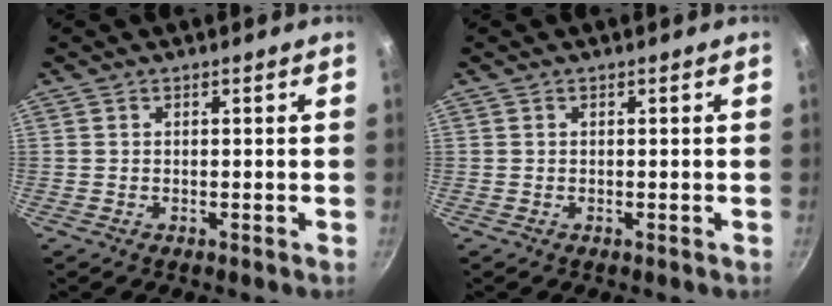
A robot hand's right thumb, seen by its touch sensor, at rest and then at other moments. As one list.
[{"total": 0.0}]